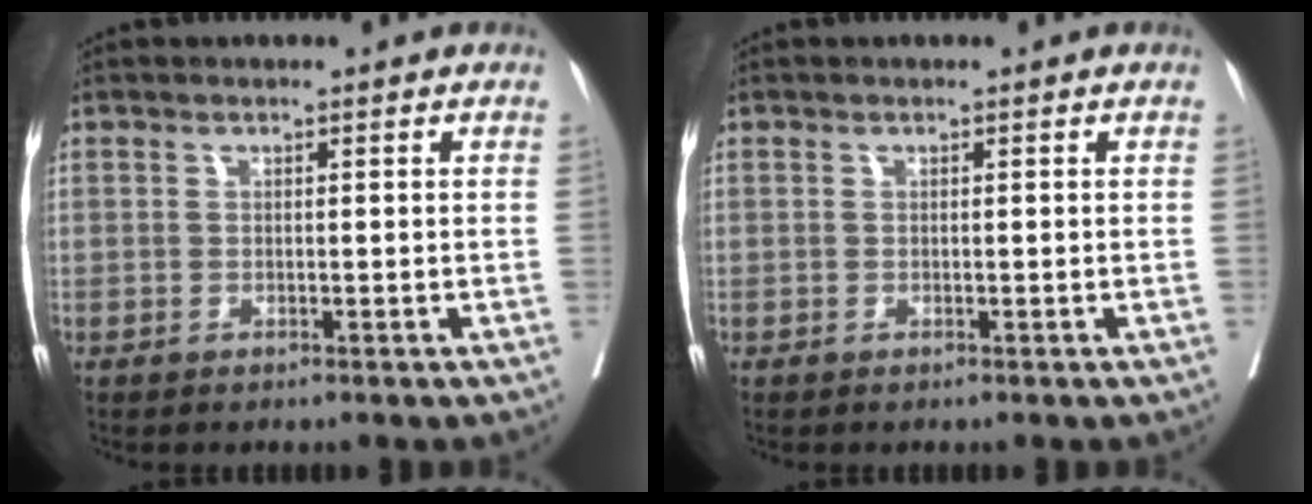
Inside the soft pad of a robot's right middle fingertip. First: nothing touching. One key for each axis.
{"total": 0.0}